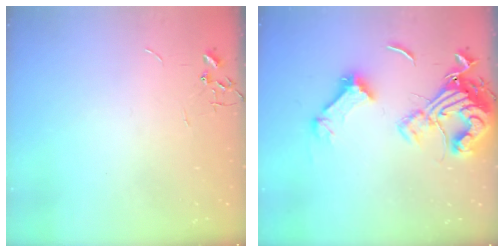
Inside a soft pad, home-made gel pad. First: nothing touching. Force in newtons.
{"total": 18.4, "press": 18.3, "slide": 1.9}